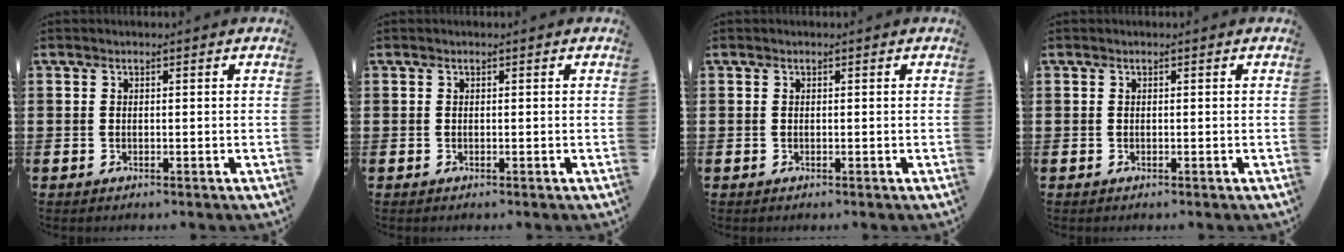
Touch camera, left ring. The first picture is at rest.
{"total": 0.0}
{"total": 0.0}
{"total": 0.0}